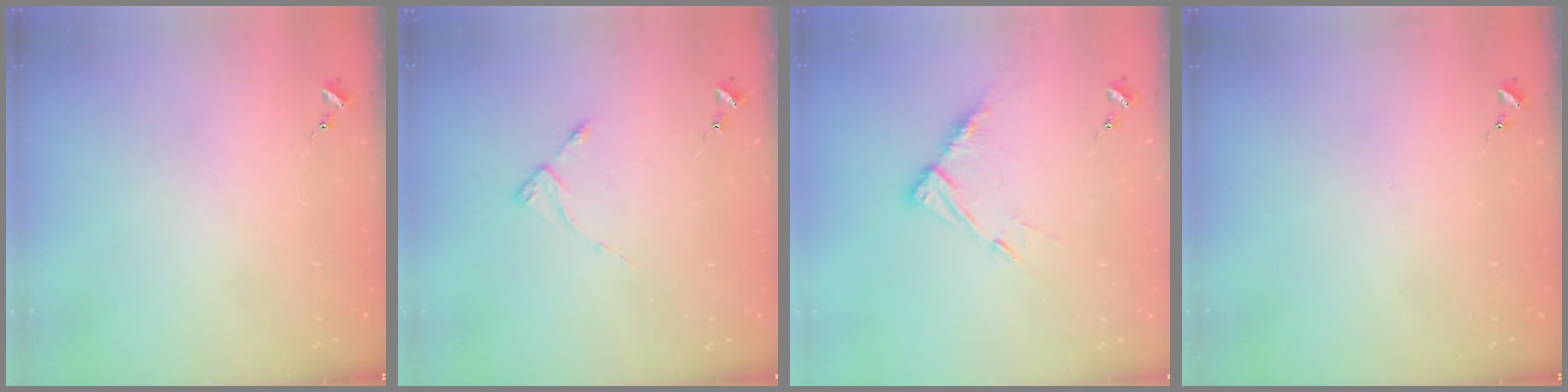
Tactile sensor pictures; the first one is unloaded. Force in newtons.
{"total": 2.9, "press": 2.8, "slide": 0.4}
{"total": 9.4, "press": 9.4, "slide": 0.6}
{"total": 0.0}